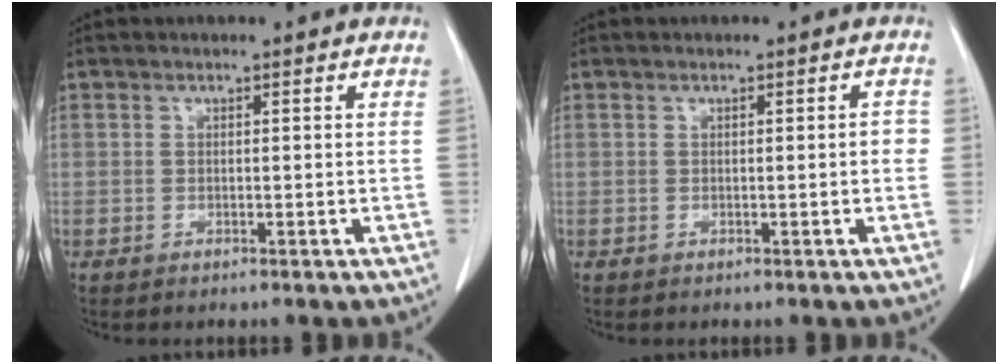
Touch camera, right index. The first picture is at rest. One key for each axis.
{"total": 1.2, "fx": 0.0, "fy": 0.4, "fz": 1.1, "tx": -0.008, "ty": 0.002, "tz": 0.001}